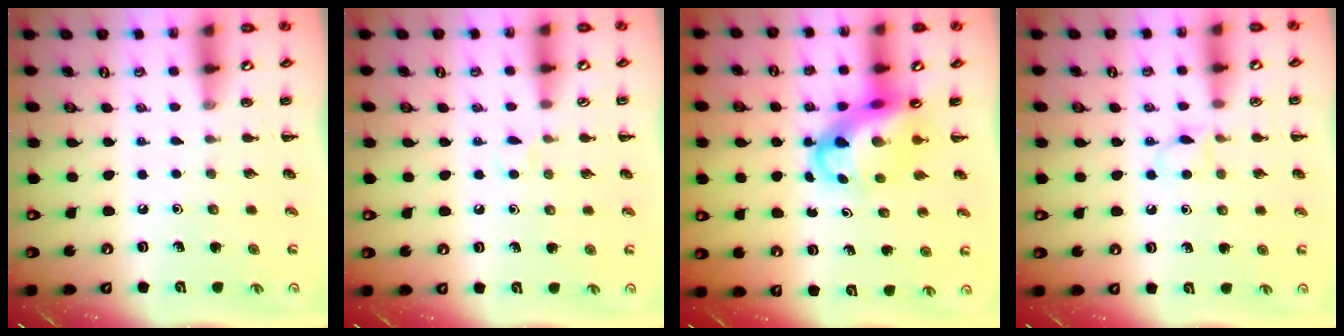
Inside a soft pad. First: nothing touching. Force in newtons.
{"total": 2.8, "press": 2.7, "slide": 1.0}
{"total": 7.3, "press": 6.9, "slide": 2.3}
{"total": 4.1, "press": 3.8, "slide": 1.4}